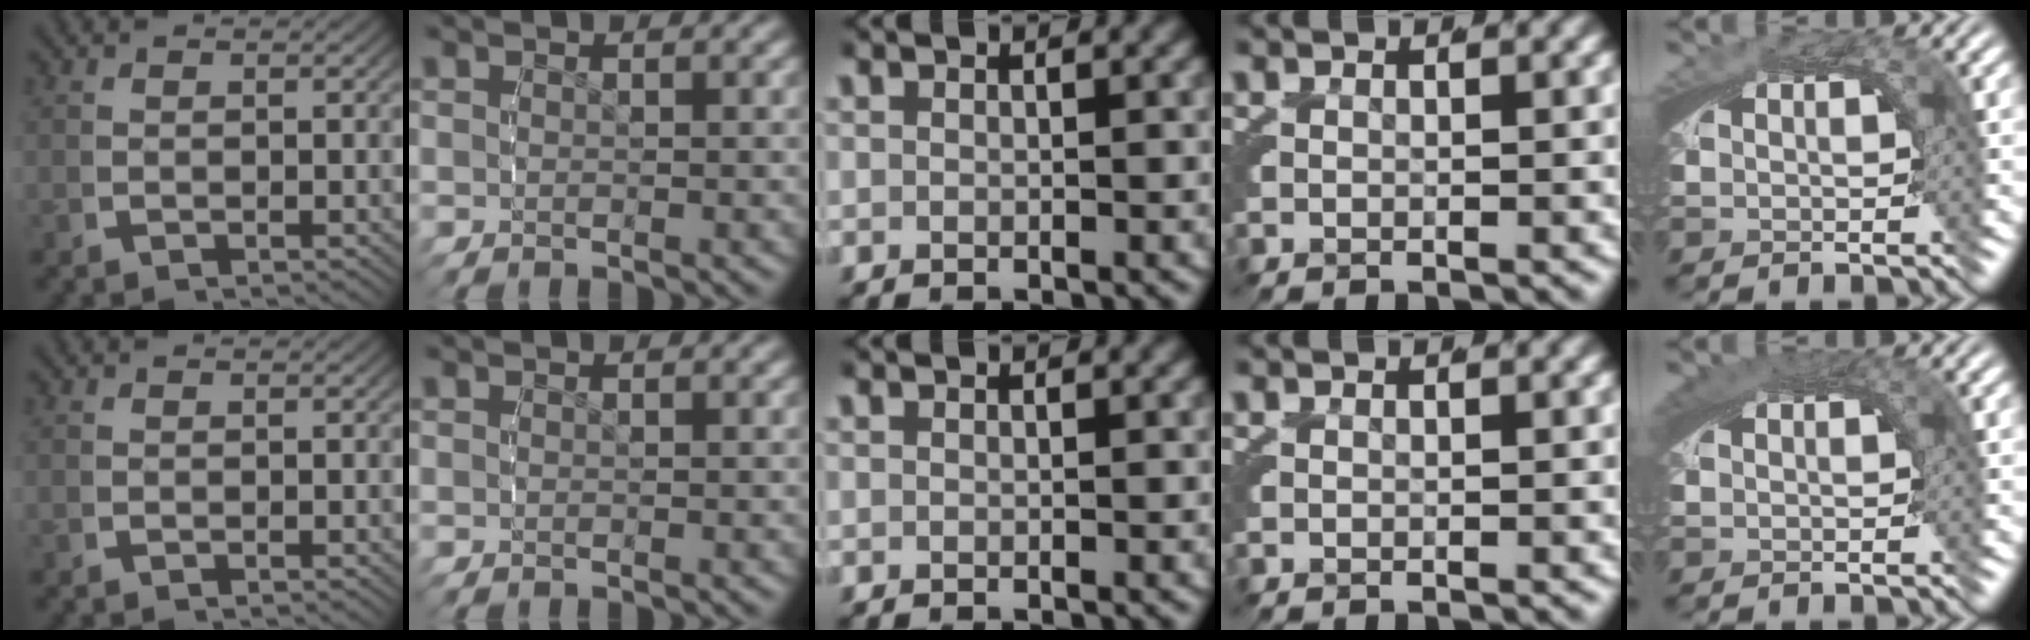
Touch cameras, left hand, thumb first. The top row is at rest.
{"little": {"total": 1.8, "force": [0.7, 0.3, 1.6], "torque": [-0.020, 0.006, 0.012]}}